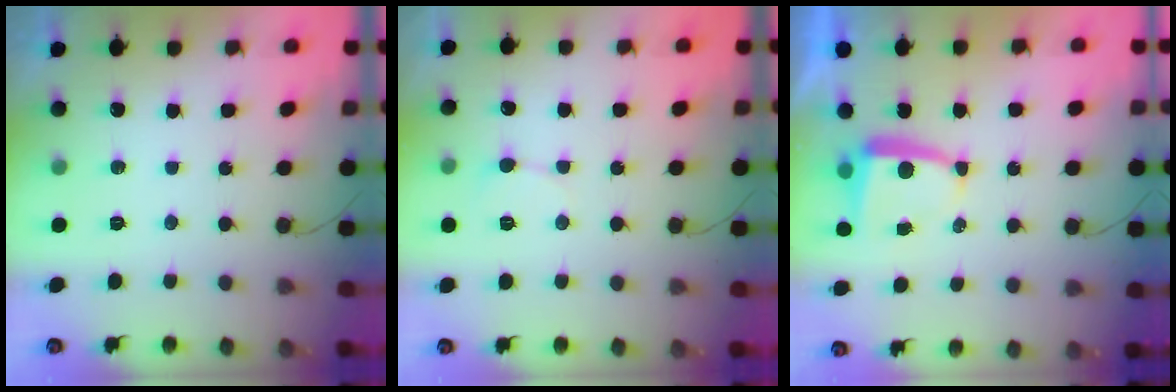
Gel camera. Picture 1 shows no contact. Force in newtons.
{"total": 3.9, "press": 3.8, "slide": 0.4}
{"total": 5.3, "press": 5.3, "slide": 0.6}